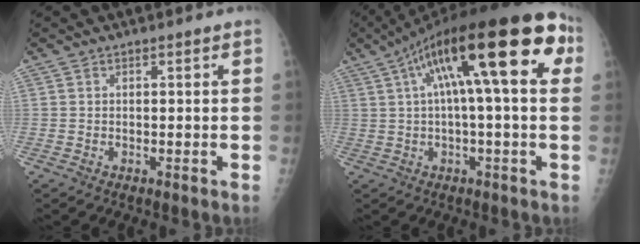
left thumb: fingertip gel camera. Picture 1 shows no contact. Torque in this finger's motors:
{"motor_torque": [1.03, 0.96, 2.23, -0.53, 0.58]}